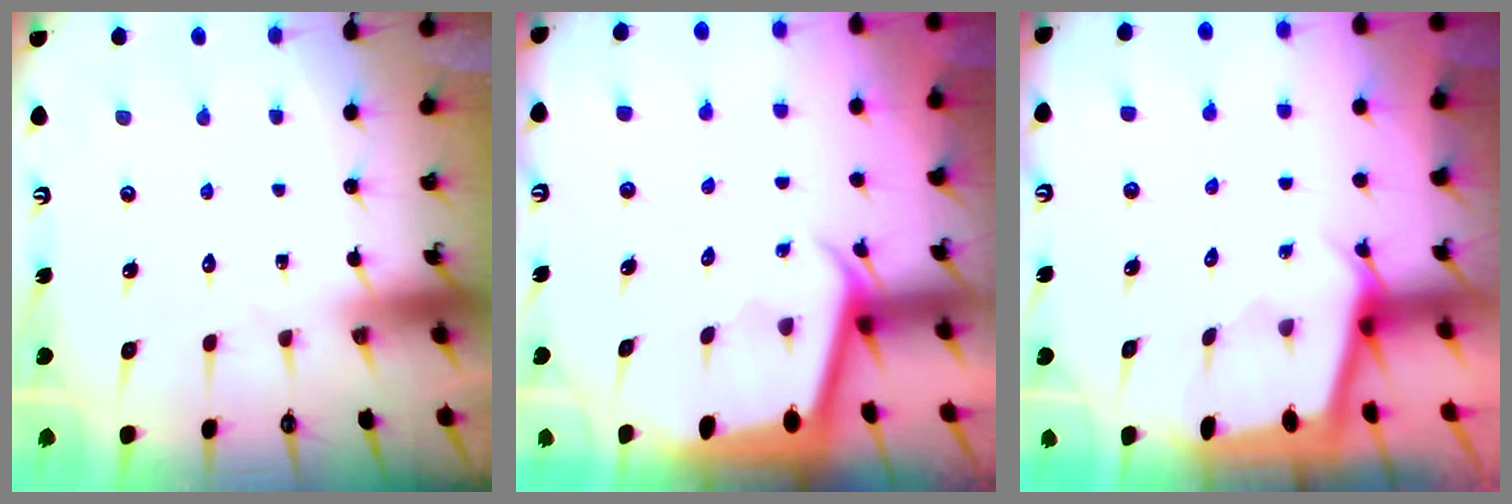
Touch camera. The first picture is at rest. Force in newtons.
{"total": 2.1, "press": 2.1, "slide": 0.1}
{"total": 1.6, "press": 1.6, "slide": 0.2}